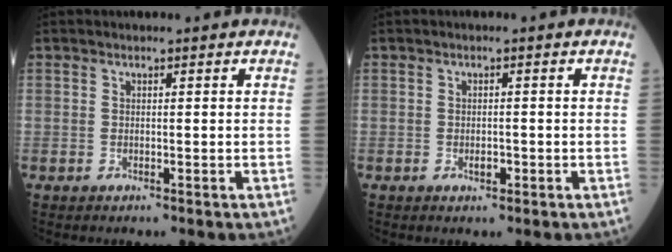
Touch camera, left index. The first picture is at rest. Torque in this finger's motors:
{"motor_torque": [-0.02, 0.01, 0.00, 0.00]}